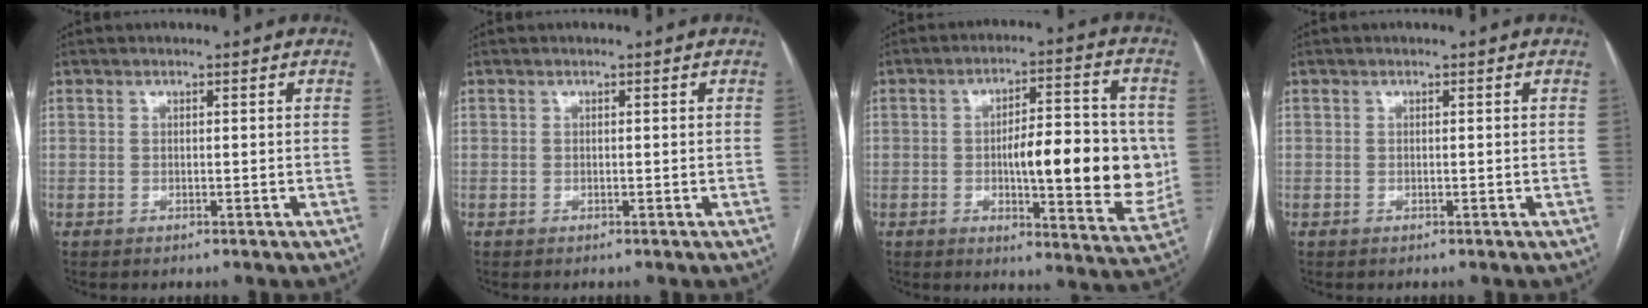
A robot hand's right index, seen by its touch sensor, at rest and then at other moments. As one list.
[{"total": 0.0}, {"total": 16.2, "force": [-0.8, 4.3, 15.6], "torque": [-0.215, 0.008, -0.006]}, {"total": 0.0}]